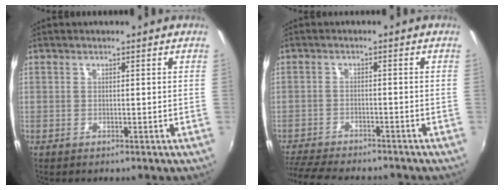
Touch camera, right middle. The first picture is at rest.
{"total": 11.8, "force": [-10.5, 2.4, 4.7], "torque": [-0.119, -0.022, -0.173]}